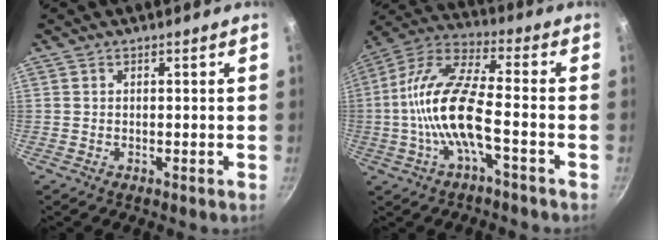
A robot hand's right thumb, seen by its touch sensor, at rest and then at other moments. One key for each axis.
{"total": 14.7, "fx": -3.6, "fy": 5.0, "fz": 13.4, "tx": -0.269, "ty": 0.041, "tz": -0.084}